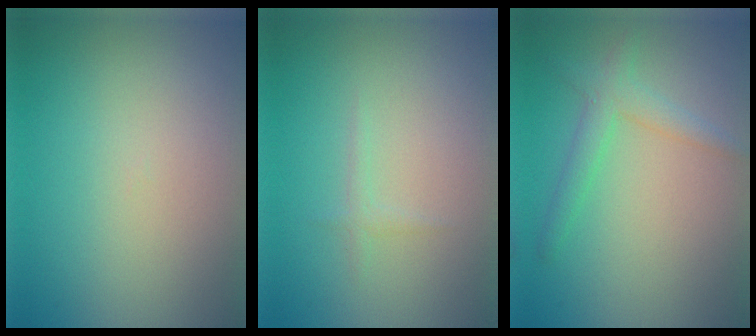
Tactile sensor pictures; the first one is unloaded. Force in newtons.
{"total": 0.7, "press": 0.7, "slide": 0.0}
{"total": 2.5, "press": 2.5, "slide": 0.1}